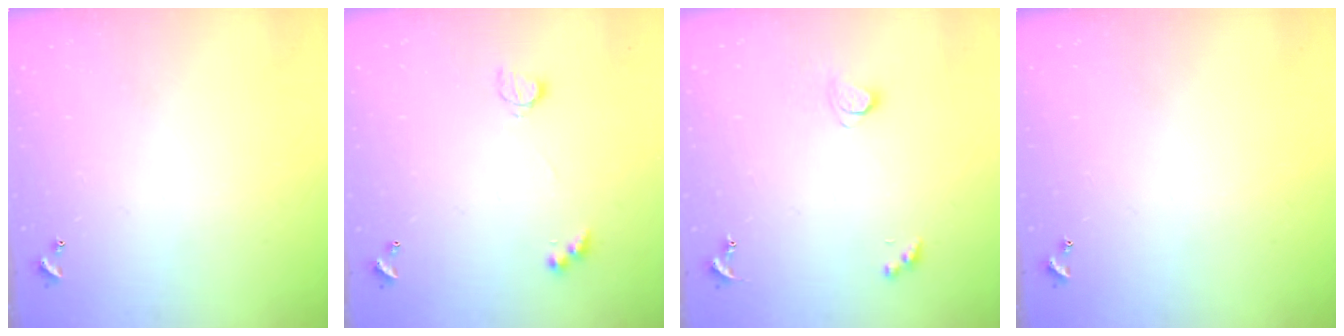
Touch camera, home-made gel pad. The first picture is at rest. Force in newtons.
{"total": 4.1, "press": 4.0, "slide": 0.7}
{"total": 1.7, "press": 1.7, "slide": 0.3}
{"total": 0.0}